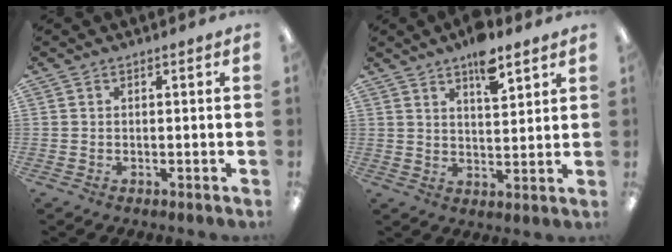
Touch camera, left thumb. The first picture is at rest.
{"total": 8.2, "force": [5.8, 2.9, 5.0], "torque": [-0.065, -0.036, 0.095]}